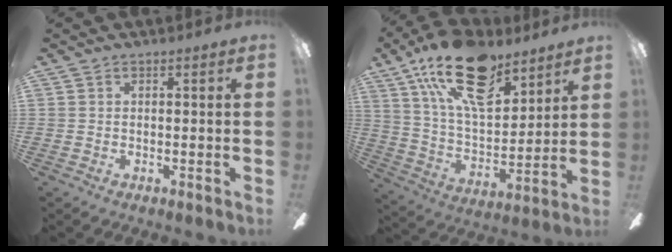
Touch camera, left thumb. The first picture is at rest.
{"total": 22.5, "force": [13.8, 10.6, 14.3], "torque": [-0.257, -0.063, 0.243]}